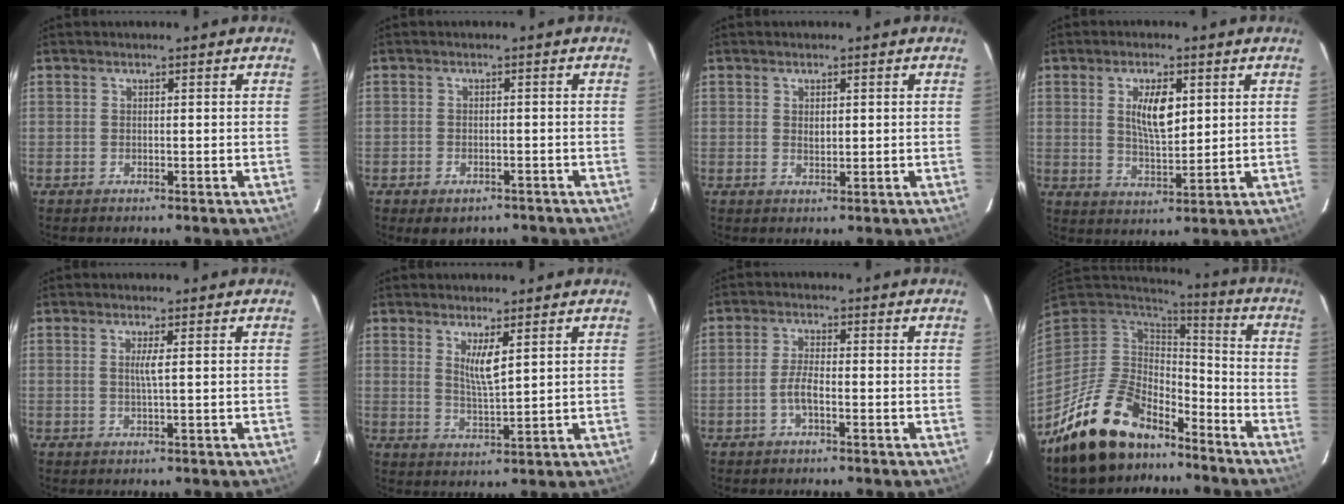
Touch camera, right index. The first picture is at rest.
{"total": 4.8, "force": [-3.3, 2.9, 2.1], "torque": [-0.045, -0.008, -0.037]}
{"total": 1.7, "force": [0.4, 1.0, 1.2], "torque": [-0.018, 0.002, 0.010]}
{"total": 7.6, "force": [2.3, 3.2, 6.5], "torque": [-0.111, 0.000, 0.048]}
{"total": 1.8, "force": [0.4, -0.6, 1.6], "torque": [-0.030, -0.003, 0.008]}
{"total": 4.6, "force": [2.2, 0.7, 3.9], "torque": [-0.071, -0.012, 0.042]}
{"total": 3.3, "force": [-1.4, 0.8, 2.8], "torque": [-0.064, 0.005, -0.028]}
{"total": 19.2, "force": [-13.6, 9.5, 9.6], "torque": [-0.198, -0.005, -0.219]}